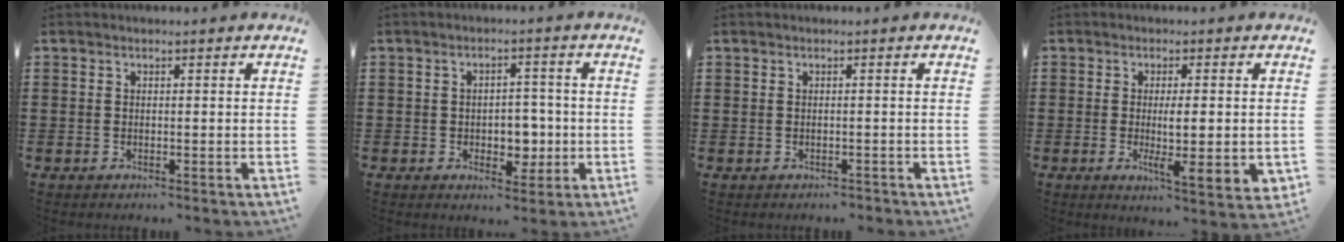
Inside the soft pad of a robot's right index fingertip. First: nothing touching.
{"total": 4.3, "force": [-0.7, 3.4, 2.6], "torque": [-0.040, 0.001, -0.018]}
{"total": 0.6, "force": [-0.4, 0.4, 0.0], "torque": [-0.001, 0.002, -0.011]}
{"total": 5.7, "force": [-0.2, 1.0, 5.6], "torque": [-0.092, -0.011, -0.005]}